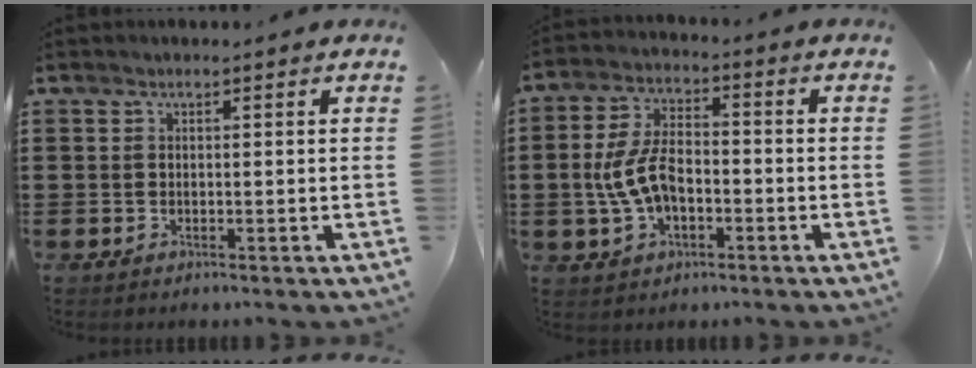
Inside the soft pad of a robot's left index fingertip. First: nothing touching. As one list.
[{"total": 7.7, "force": [-1.7, 4.0, 6.4], "torque": [-0.152, 0.000, -0.040]}]